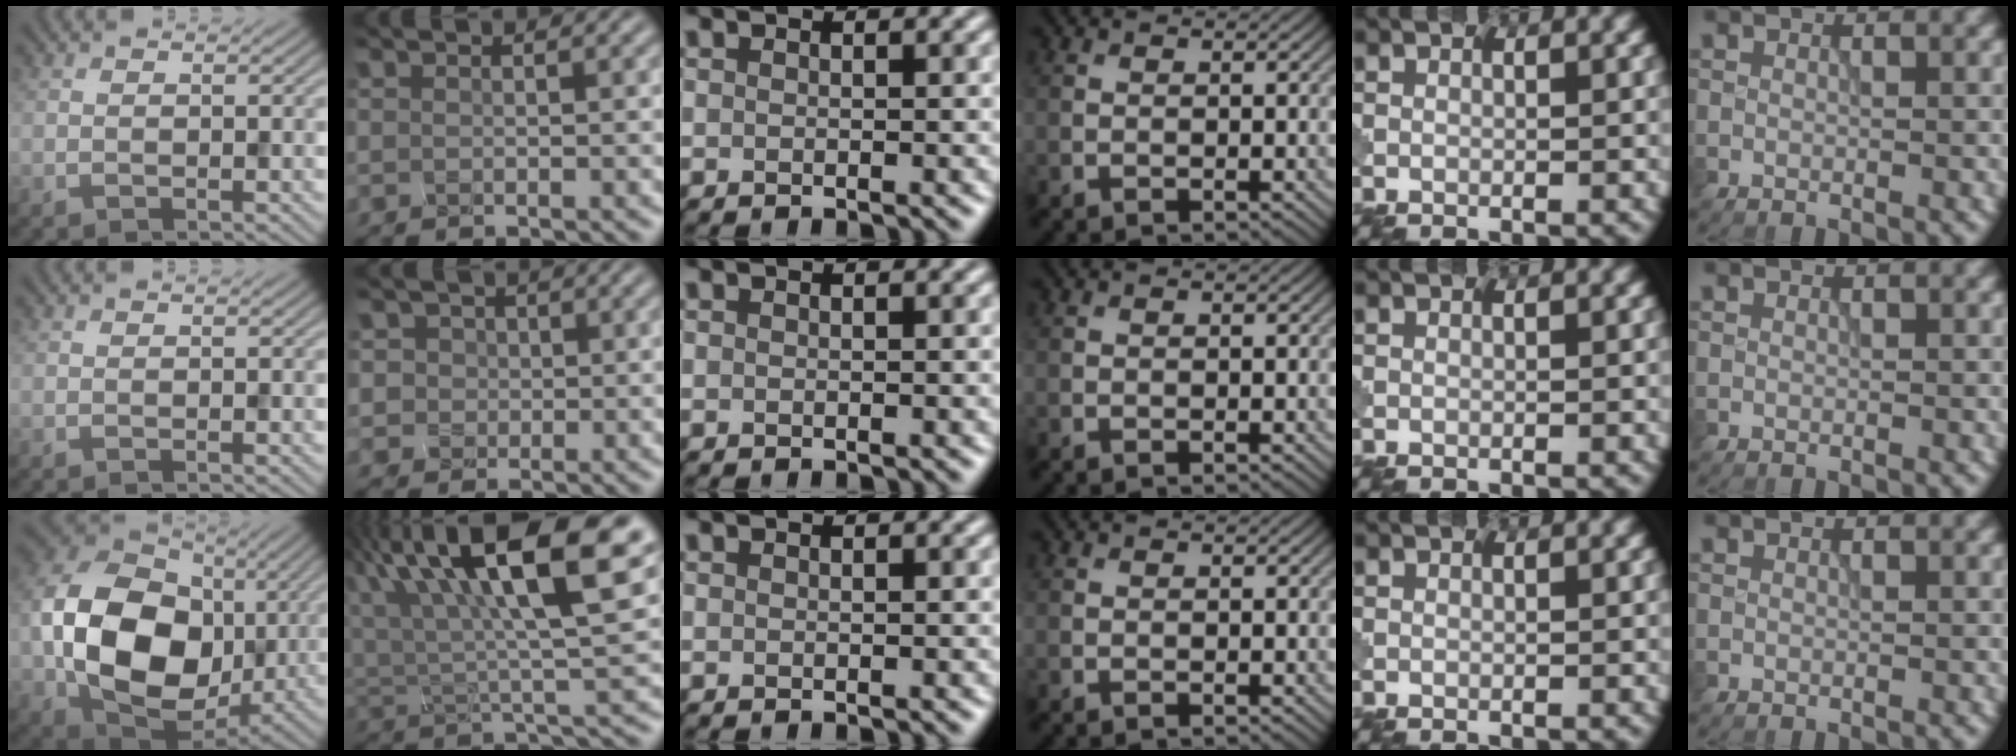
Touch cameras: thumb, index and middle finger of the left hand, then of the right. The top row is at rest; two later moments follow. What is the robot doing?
{"motion": "squeeze", "object": "foam earplug"}